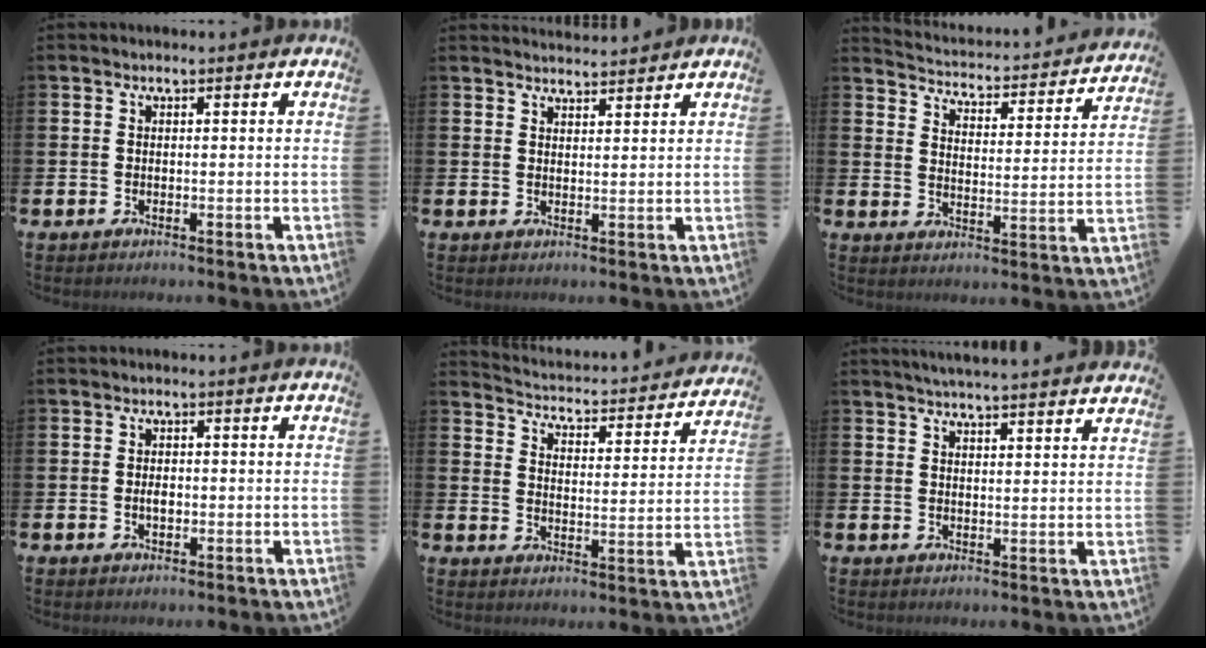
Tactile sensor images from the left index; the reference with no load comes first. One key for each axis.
{"total": 2.6, "fx": 2.6, "fy": 0.2, "fz": 0.0, "tx": -0.003, "ty": -0.014, "tz": 0.046}
{"total": 3.3, "fx": 3.2, "fy": 0.8, "fz": 0.5, "tx": -0.033, "ty": -0.037, "tz": 0.046}
{"total": 1.7, "fx": -0.1, "fy": 1.0, "fz": 1.3, "tx": -0.020, "ty": 0.002, "tz": -0.005}
{"total": 3.2, "fx": 3.1, "fy": 0.7, "fz": 0.4, "tx": -0.031, "ty": -0.037, "tz": 0.044}
{"total": 4.3, "fx": 4.2, "fy": -0.8, "fz": 0.4, "tx": -0.012, "ty": -0.024, "tz": 0.074}